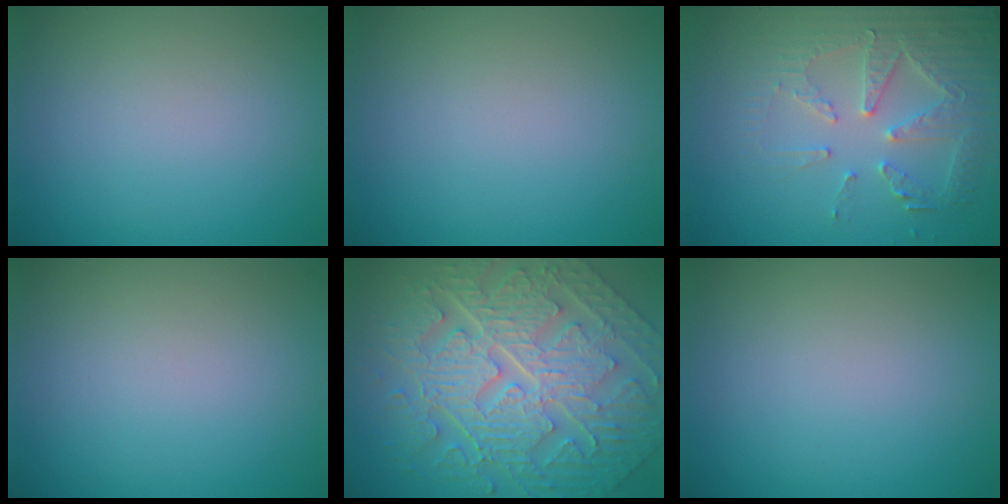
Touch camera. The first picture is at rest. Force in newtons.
{"total": 0.0}
{"total": 4.2, "press": 4.1, "slide": 1.0}
{"total": 0.0}
{"total": 11.5, "press": 7.9, "slide": 8.4}
{"total": 0.0}